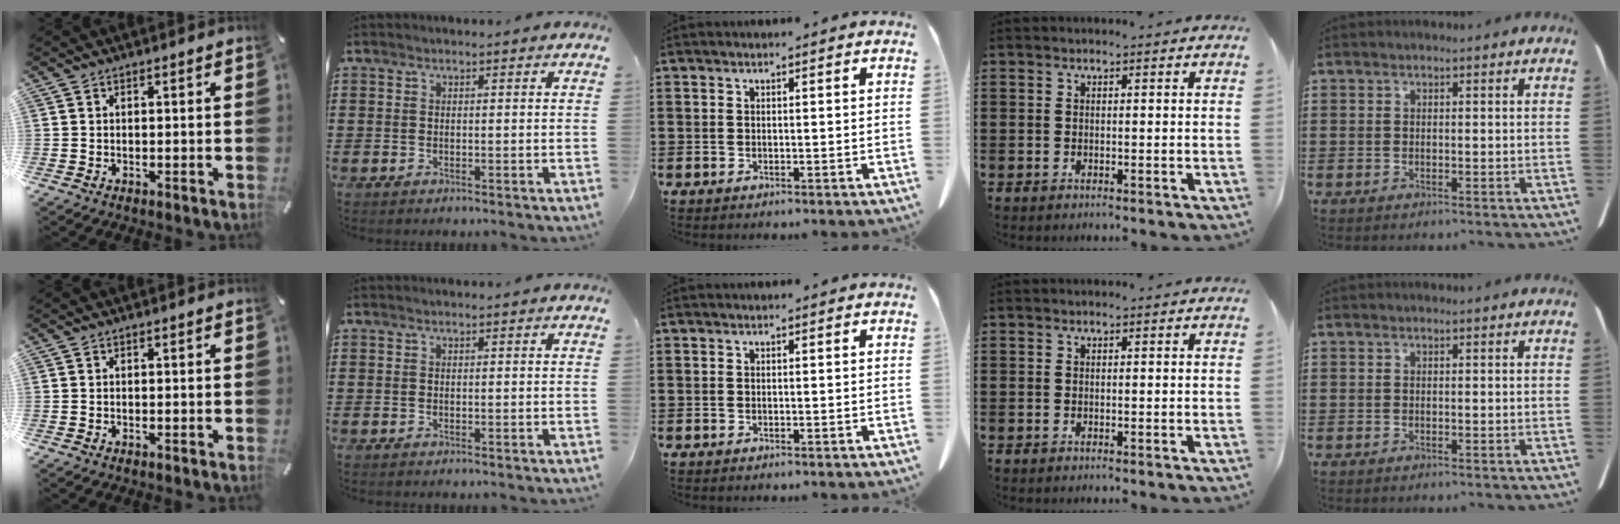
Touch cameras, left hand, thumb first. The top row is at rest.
{}